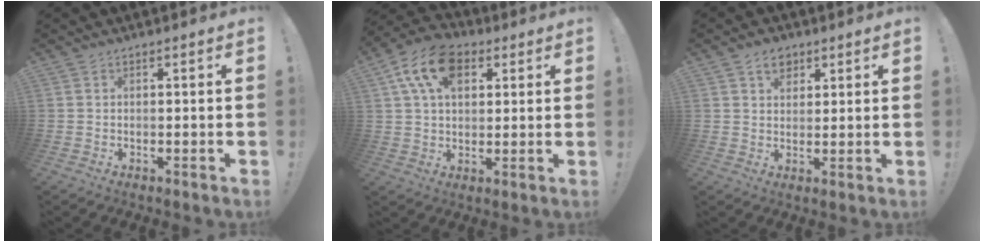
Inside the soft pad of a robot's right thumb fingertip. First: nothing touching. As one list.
[{"total": 14.2, "force": [5.7, 9.4, 9.0], "torque": [-0.157, -0.005, 0.109]}, {"total": 5.7, "force": [3.3, 4.1, 2.2], "torque": [-0.023, -0.008, 0.060]}]